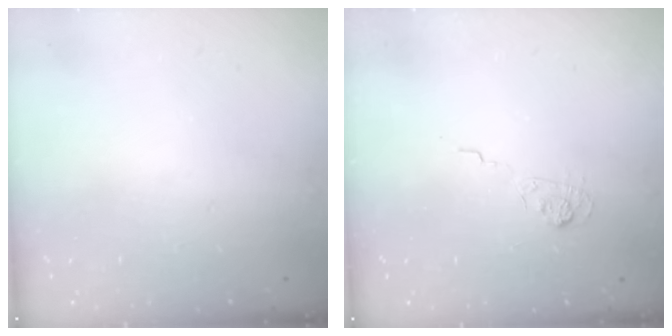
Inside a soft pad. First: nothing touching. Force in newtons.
{"total": 3.3, "press": 2.9, "slide": 1.6}